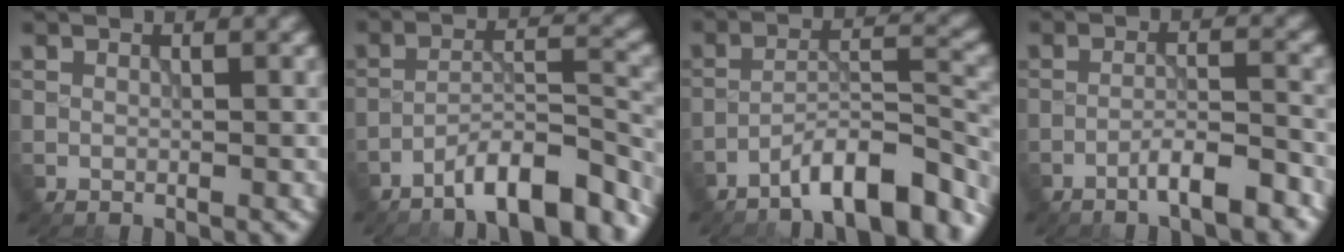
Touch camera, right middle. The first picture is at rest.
{"total": 7.7, "force": [-6.1, 1.6, 4.4], "torque": [-0.060, 0.007, -0.102]}
{"total": 7.7, "force": [-6.0, 1.6, 4.5], "torque": [-0.065, 0.007, -0.102]}
{"total": 4.4, "force": [-3.0, 0.7, 3.1], "torque": [-0.050, 0.012, -0.054]}